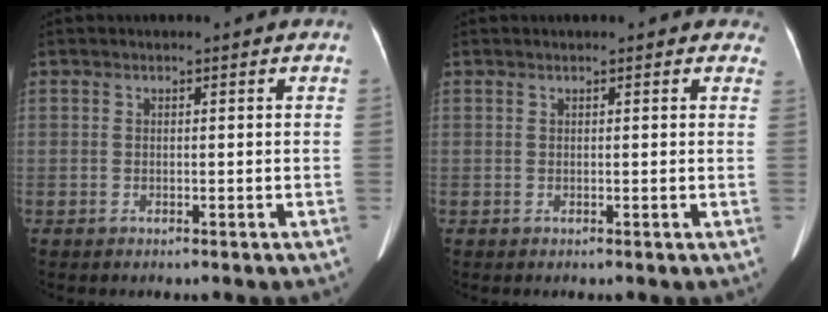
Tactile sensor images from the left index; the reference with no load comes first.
{"total": 2.7, "force": [2.3, 1.1, 1.0], "torque": [0.000, 0.016, 0.014]}